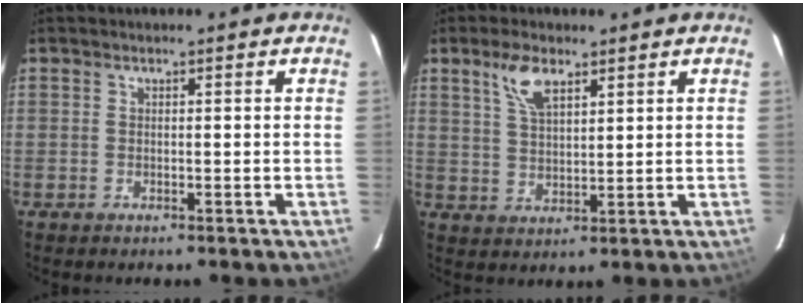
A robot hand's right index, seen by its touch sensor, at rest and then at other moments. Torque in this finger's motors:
{"motor_torque": [0.25, -0.03, 0.15, 0.04]}